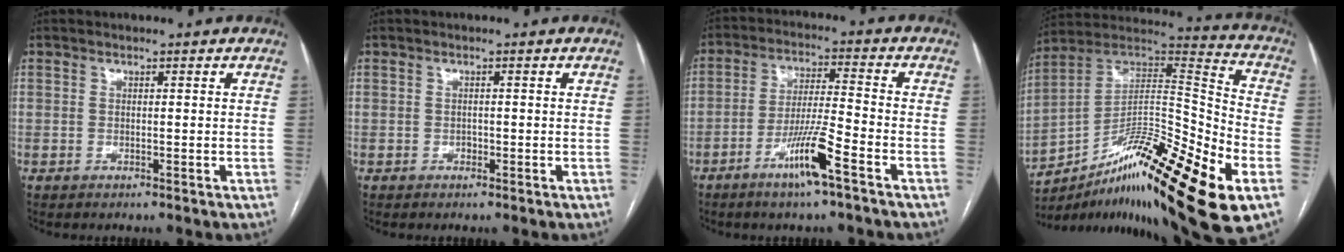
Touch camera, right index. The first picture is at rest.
{"total": 0.7, "force": [-0.4, 0.5, 0.3], "torque": [-0.005, 0.003, -0.006]}
{"total": 9.1, "force": [-5.2, -0.2, 7.5], "torque": [-0.143, -0.007, -0.097]}
{"total": 26.3, "force": [-12.5, 3.3, 22.9], "torque": [-0.320, 0.012, -0.201]}